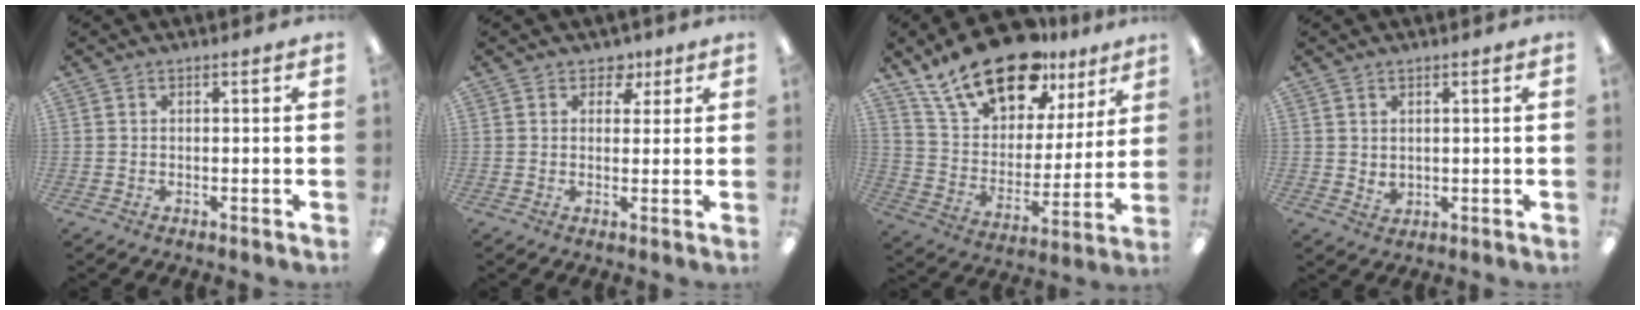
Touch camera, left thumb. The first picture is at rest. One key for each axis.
{"total": 4.0, "fx": 2.3, "fy": 3.0, "fz": 1.3, "tx": -0.009, "ty": -0.006, "tz": 0.039}
{"total": 20.4, "fx": 14.8, "fy": 9.8, "fz": 9.9, "tx": -0.179, "ty": -0.086, "tz": 0.264}
{"total": 2.3, "fx": 1.5, "fy": 1.6, "fz": 0.7, "tx": -0.009, "ty": -0.005, "tz": 0.026}